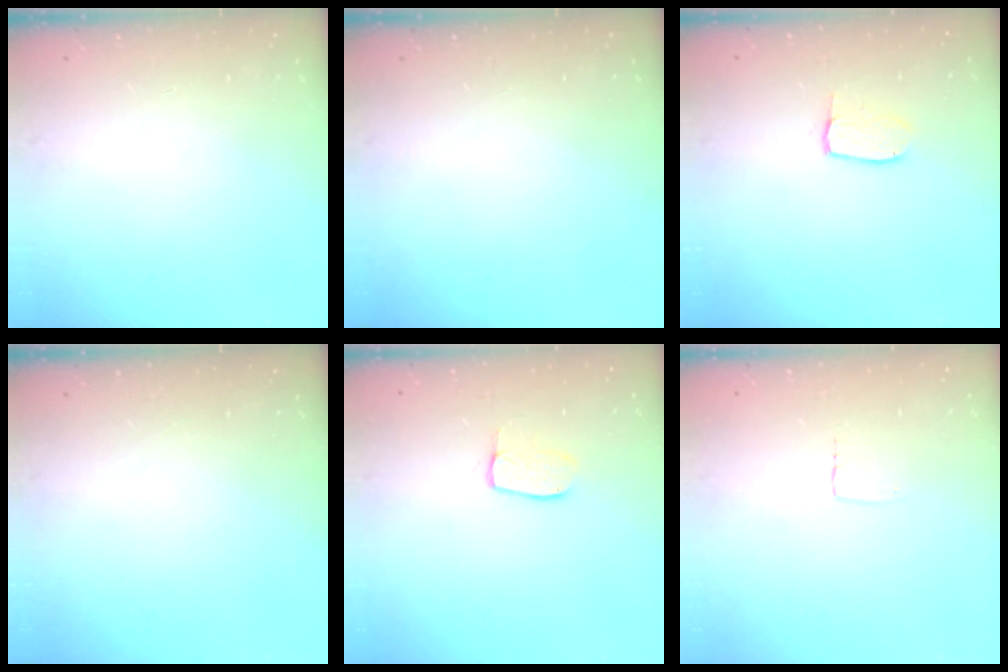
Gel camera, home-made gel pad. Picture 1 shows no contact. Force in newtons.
{"total": 0.0}
{"total": 4.3, "press": 4.3, "slide": 0.2}
{"total": 0.0}
{"total": 6.9, "press": 6.9, "slide": 0.4}
{"total": 2.3, "press": 2.3, "slide": 0.1}